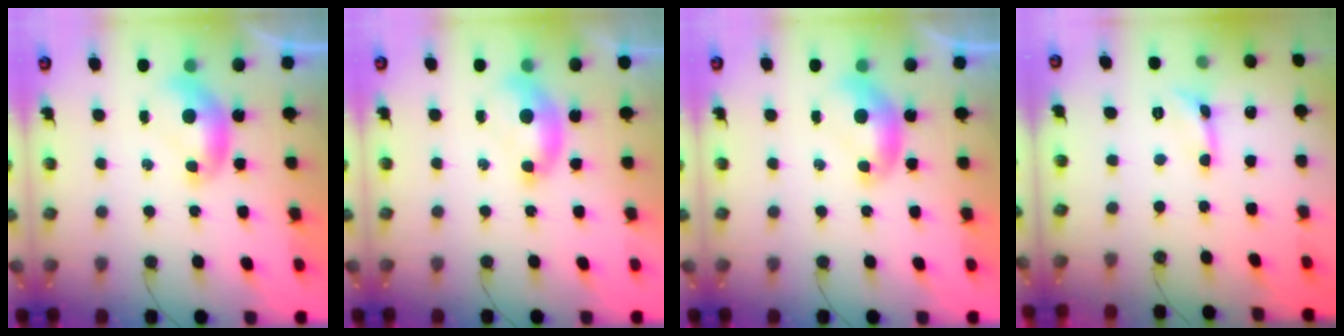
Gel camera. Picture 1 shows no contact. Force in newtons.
{"total": 1.5, "press": 1.3, "slide": 0.7}
{"total": 0.0}
{"total": 2.8, "press": 2.8, "slide": 0.4}